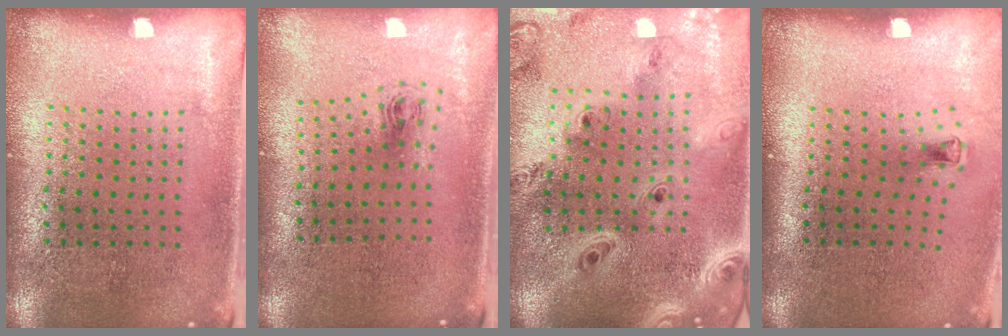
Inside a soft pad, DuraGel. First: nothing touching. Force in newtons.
{"total": 0.9, "press": 0.4, "slide": 0.8}
{"total": 4.1, "press": 3.0, "slide": 2.7}
{"total": 0.7, "press": 0.3, "slide": 0.7}